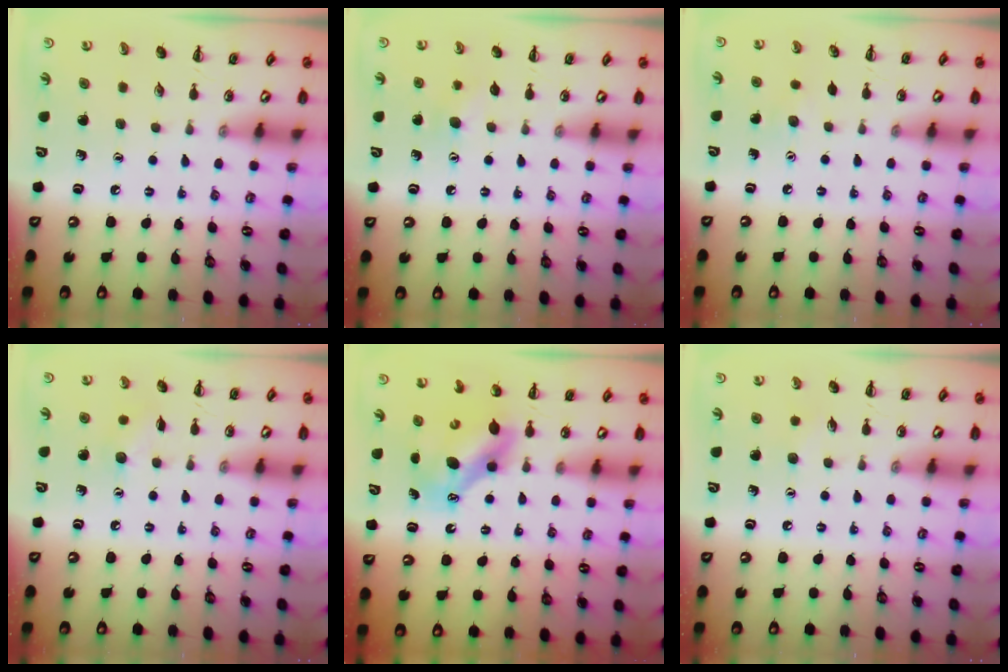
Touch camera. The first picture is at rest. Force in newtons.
{"total": 5.4, "press": 5.2, "slide": 1.4}
{"total": 3.3, "press": 3.2, "slide": 0.9}
{"total": 5.5, "press": 5.3, "slide": 1.3}
{"total": 7.2, "press": 7.0, "slide": 1.6}
{"total": 3.7, "press": 3.6, "slide": 0.8}